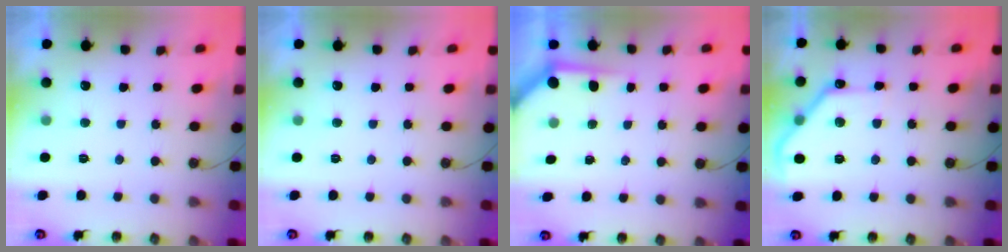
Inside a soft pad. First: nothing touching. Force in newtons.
{"total": 0.0}
{"total": 3.5, "press": 3.5, "slide": 0.3}
{"total": 10.9, "press": 10.9, "slide": 0.7}